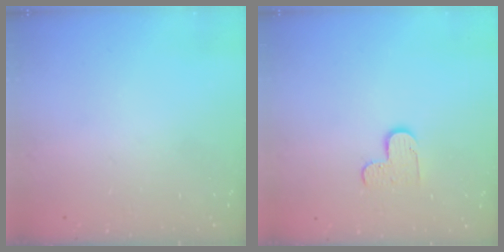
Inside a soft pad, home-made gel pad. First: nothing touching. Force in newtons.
{"total": 5.7, "press": 5.7, "slide": 0.4}